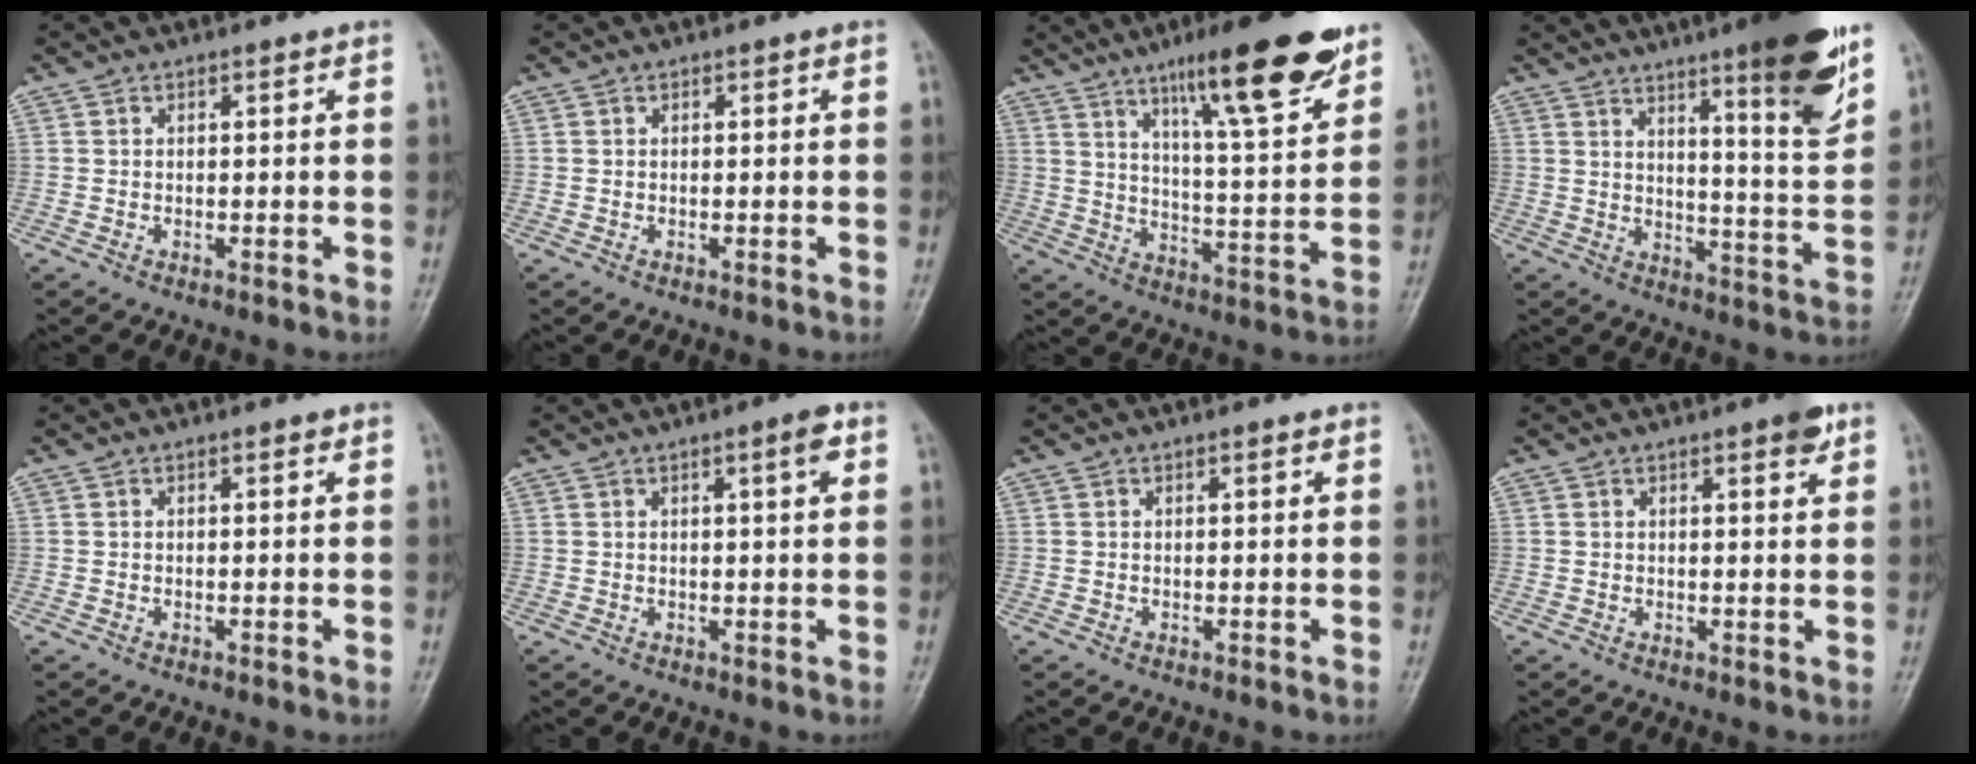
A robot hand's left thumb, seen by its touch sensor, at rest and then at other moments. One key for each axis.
{"total": 0.0}
{"total": 18.9, "fx": 12.0, "fy": 3.5, "fz": 14.1, "tx": -0.187, "ty": -0.061, "tz": 0.187}
{"total": 15.9, "fx": 9.6, "fy": 1.8, "fz": 12.5, "tx": -0.158, "ty": -0.057, "tz": 0.141}
{"total": 0.5, "fx": 0.3, "fy": 0.1, "fz": 0.4, "tx": -0.007, "ty": -0.002, "tz": 0.003}
{"total": 3.1, "fx": 1.4, "fy": 0.4, "fz": 2.7, "tx": -0.039, "ty": -0.004, "tz": 0.019}
{"total": 0.7, "fx": 0.4, "fy": 0.1, "fz": 0.6, "tx": -0.009, "ty": 0.000, "tz": 0.005}
{"total": 3.1, "fx": 1.9, "fy": 0.6, "fz": 2.3, "tx": -0.027, "ty": -0.009, "tz": 0.023}